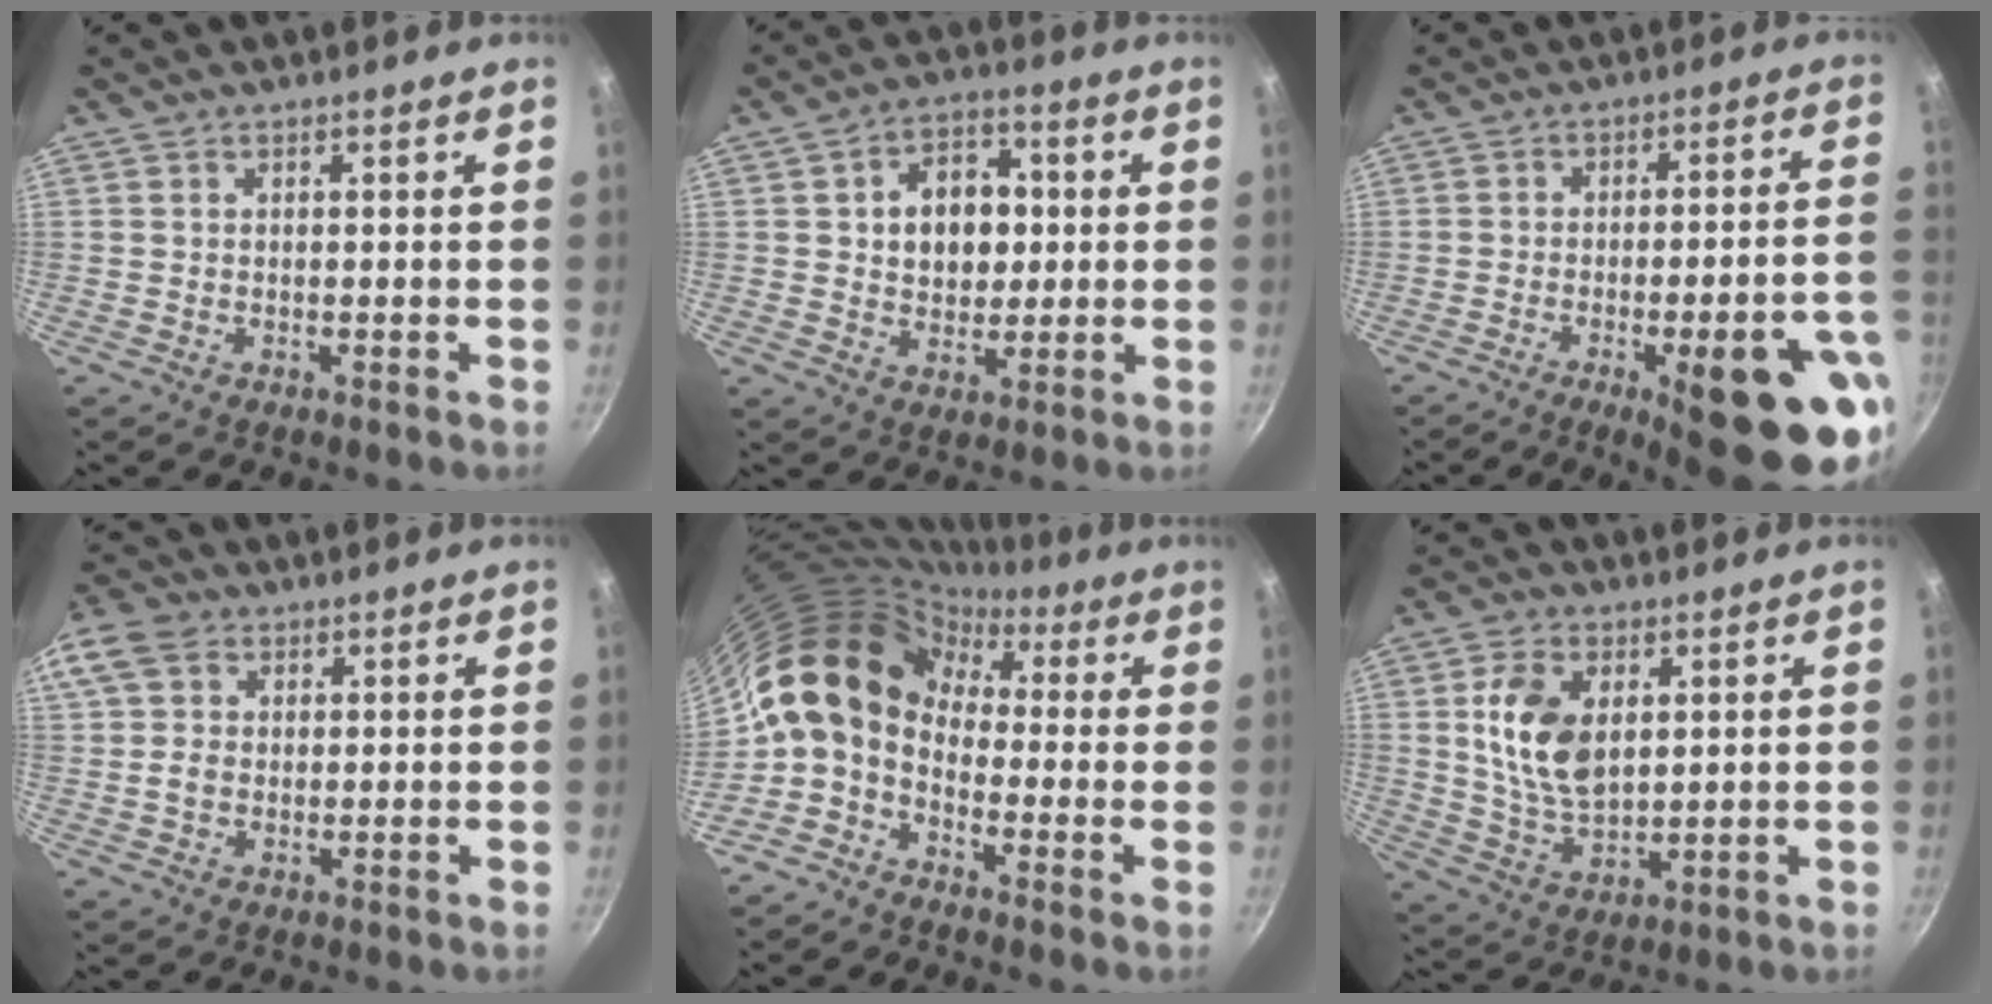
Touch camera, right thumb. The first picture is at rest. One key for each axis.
{"total": 10.9, "fx": 1.5, "fy": 8.2, "fz": 7.1, "tx": -0.069, "ty": 0.006, "tz": 0.022}
{"total": 20.4, "fx": -9.1, "fy": 5.4, "fz": 17.4, "tx": -0.180, "ty": 0.033, "tz": -0.116}
{"total": 10.6, "fx": 3.1, "fy": 8.4, "fz": 5.7, "tx": -0.116, "ty": 0.012, "tz": 0.048}
{"total": 13.4, "fx": 0.1, "fy": 9.9, "fz": 9.0, "tx": -0.143, "ty": 0.041, "tz": -0.023}
{"total": 12.0, "fx": 2.9, "fy": 7.5, "fz": 9.0, "tx": -0.153, "ty": -0.017, "tz": 0.064}